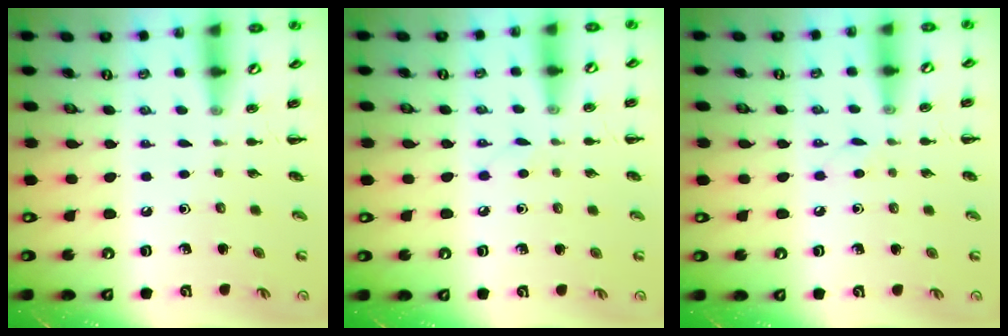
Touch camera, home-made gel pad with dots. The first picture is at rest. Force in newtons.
{"total": 2.7, "press": 2.6, "slide": 0.9}
{"total": 2.9, "press": 2.8, "slide": 1.0}